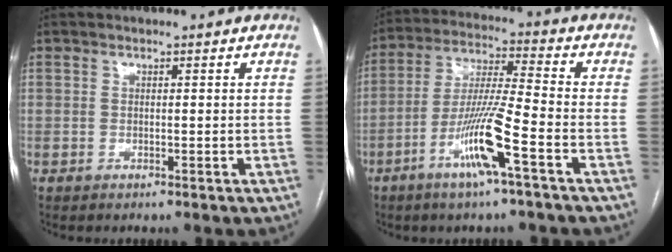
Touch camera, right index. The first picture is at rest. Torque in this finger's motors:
{"motor_torque": [1.75, -0.39, 0.90, 0.21]}